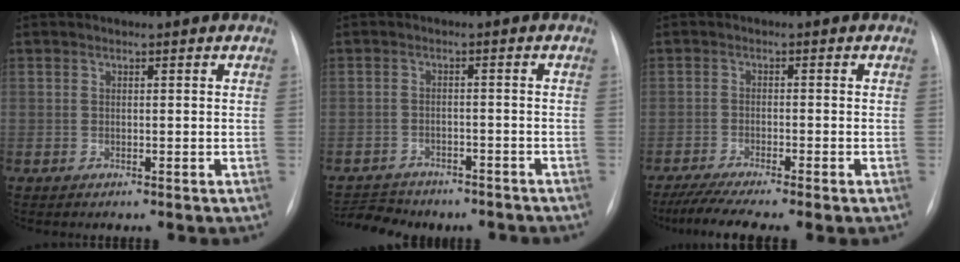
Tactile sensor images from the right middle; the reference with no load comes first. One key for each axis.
{"total": 8.7, "fx": -7.6, "fy": 3.7, "fz": 1.8, "tx": -0.038, "ty": 0.008, "tz": -0.102}
{"total": 7.3, "fx": -5.7, "fy": -0.1, "fz": 4.5, "tx": -0.075, "ty": -0.017, "tz": -0.093}